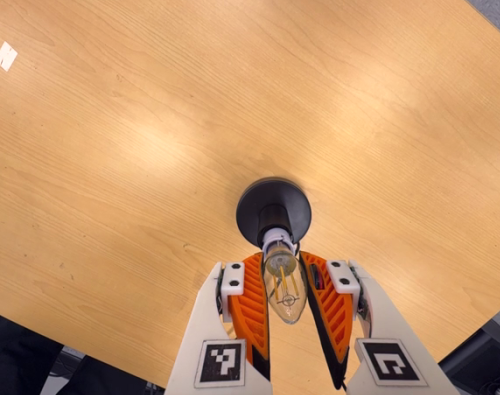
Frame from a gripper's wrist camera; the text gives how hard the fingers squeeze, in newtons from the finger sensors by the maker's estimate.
{"total": 12.4, "left": 12.2, "right": 12.6}